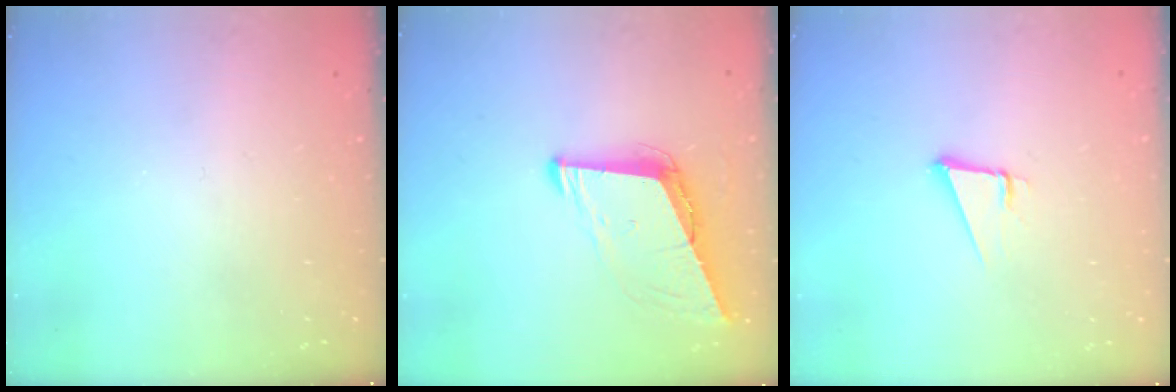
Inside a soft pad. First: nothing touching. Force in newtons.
{"total": 8.3, "press": 7.8, "slide": 3.1}
{"total": 4.8, "press": 3.6, "slide": 3.1}